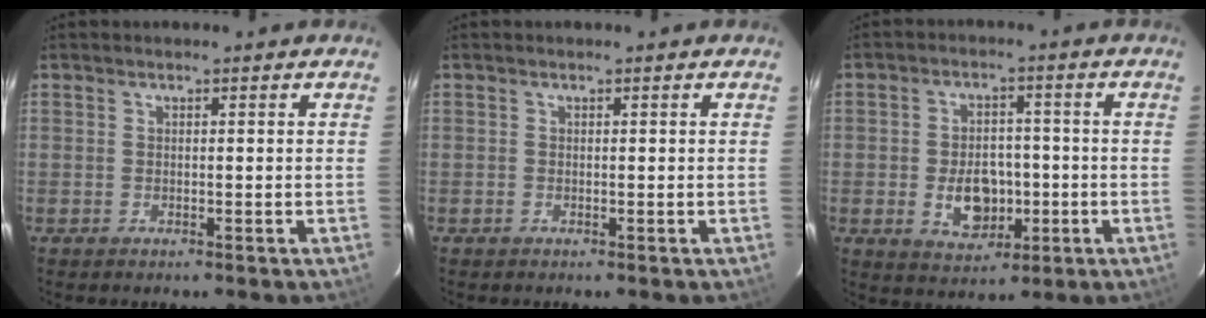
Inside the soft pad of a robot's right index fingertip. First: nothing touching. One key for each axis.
{"total": 0.0}
{"total": 8.5, "fx": -2.1, "fy": 6.0, "fz": 5.7, "tx": -0.111, "ty": 0.005, "tz": -0.021}